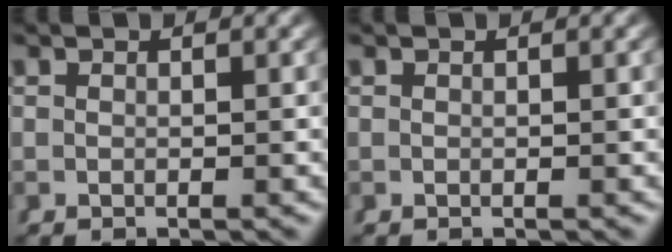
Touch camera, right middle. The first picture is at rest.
{"total": 0.0}